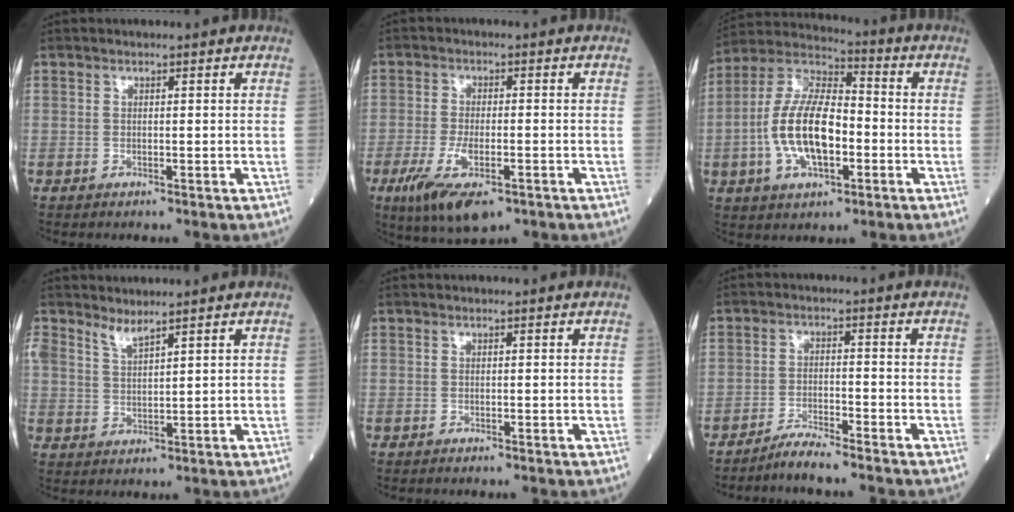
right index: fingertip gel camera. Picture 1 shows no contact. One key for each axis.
{"total": 8.8, "fx": -4.5, "fy": 2.7, "fz": 7.1, "tx": -0.133, "ty": -0.018, "tz": -0.069}
{"total": 14.7, "fx": -2.7, "fy": 6.1, "fz": 13.1, "tx": -0.269, "ty": 0.016, "tz": -0.052}
{"total": 2.9, "fx": 2.6, "fy": 0.2, "fz": 1.1, "tx": -0.027, "ty": -0.006, "tz": 0.058}
{"total": 0.8, "fx": -0.7, "fy": 0.0, "fz": 0.3, "tx": 0.002, "ty": 0.001, "tz": -0.012}
{"total": 4.1, "fx": -3.8, "fy": -0.6, "fz": 1.4, "tx": -0.028, "ty": -0.012, "tz": -0.074}